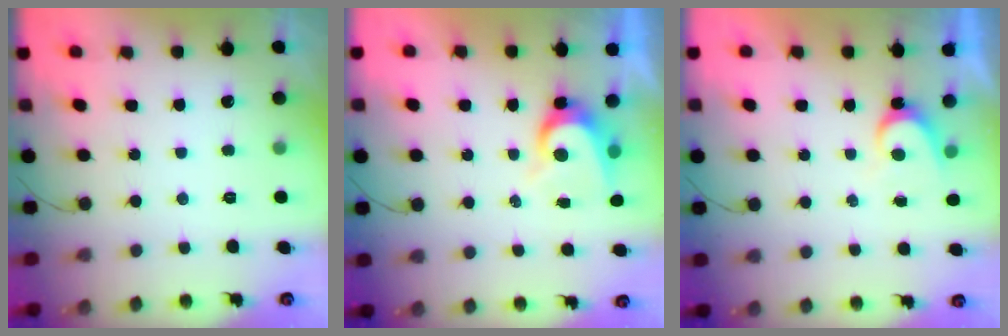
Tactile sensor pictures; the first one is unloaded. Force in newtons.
{"total": 7.1, "press": 7.1, "slide": 0.8}
{"total": 3.4, "press": 3.4, "slide": 0.3}